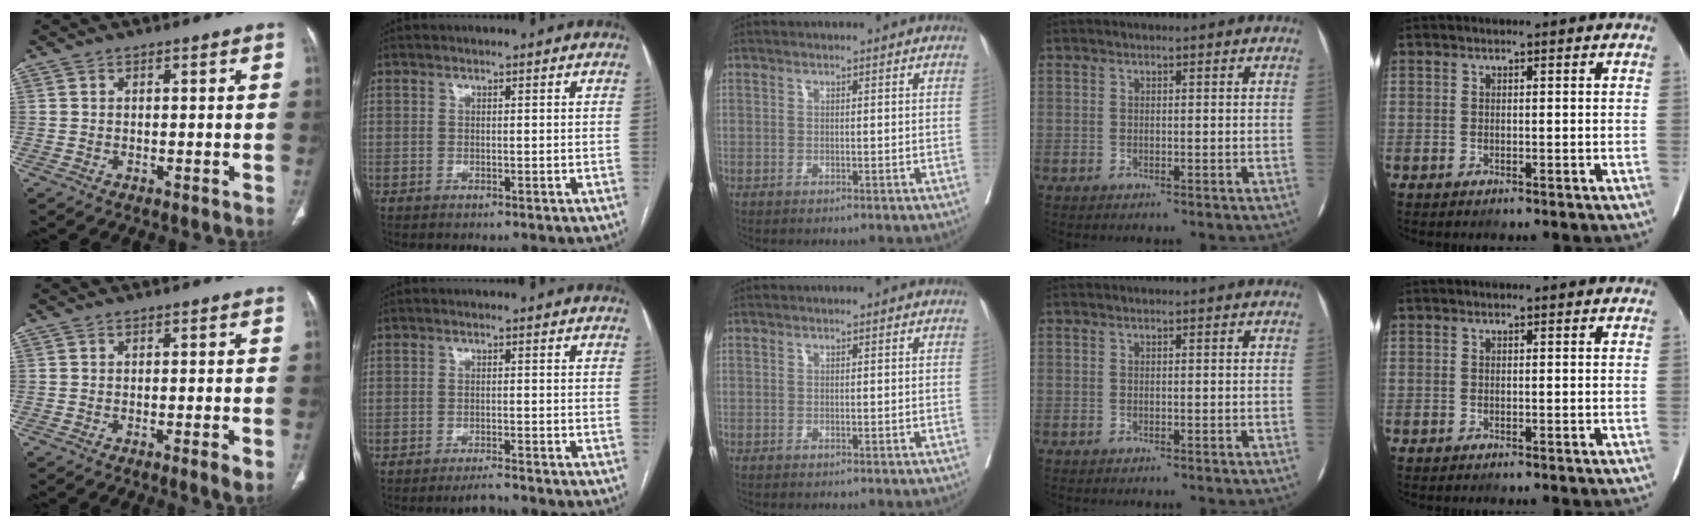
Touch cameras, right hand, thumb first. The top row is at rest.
{"thumb": {"total": 2.3, "force": [-0.9, 0.2, 2.1], "torque": [-0.033, -0.005, -0.015]}, "index": {"total": 2.3, "force": [-2.1, -0.1, 0.9], "torque": [-0.017, -0.008, -0.035]}}